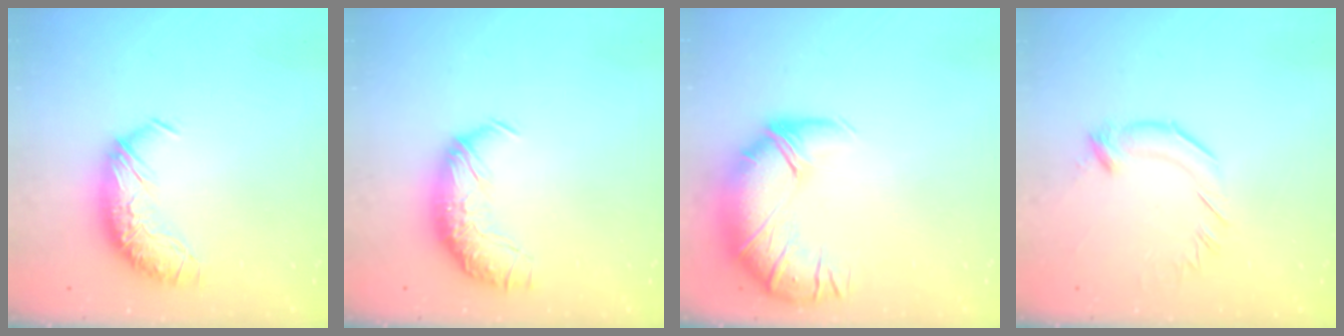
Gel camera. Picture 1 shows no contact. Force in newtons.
{"total": 2.4, "press": 1.2, "slide": 2.1}
{"total": 2.7, "press": 1.1, "slide": 2.5}
{"total": 3.0, "press": 3.0, "slide": 0.5}